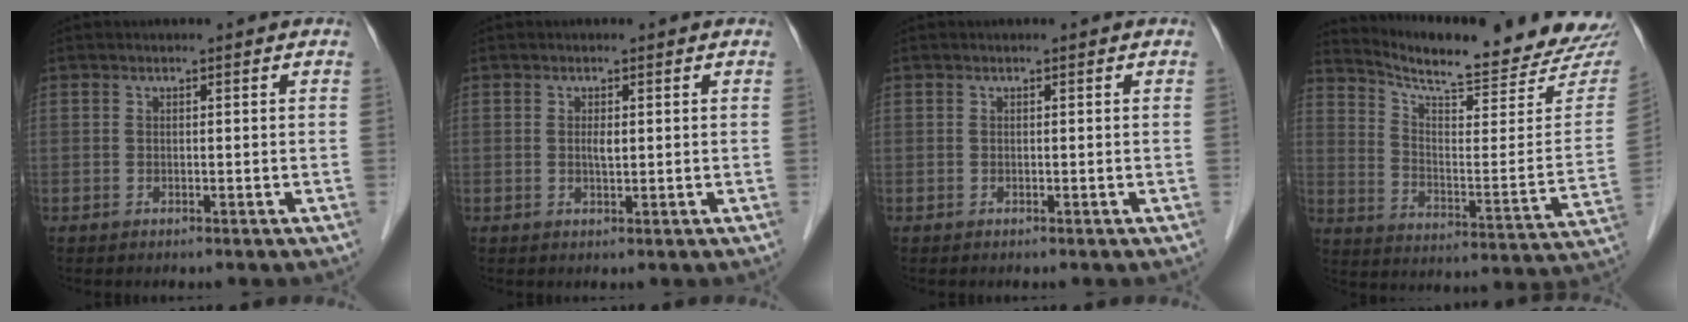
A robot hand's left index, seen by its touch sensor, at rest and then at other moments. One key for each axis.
{"total": 1.3, "fx": 0.0, "fy": 0.4, "fz": 1.2, "tx": -0.023, "ty": -0.005, "tz": -0.001}
{"total": 0.0}
{"total": 22.2, "fx": 21.0, "fy": 2.0, "fz": 6.8, "tx": -0.107, "ty": -0.086, "tz": 0.274}